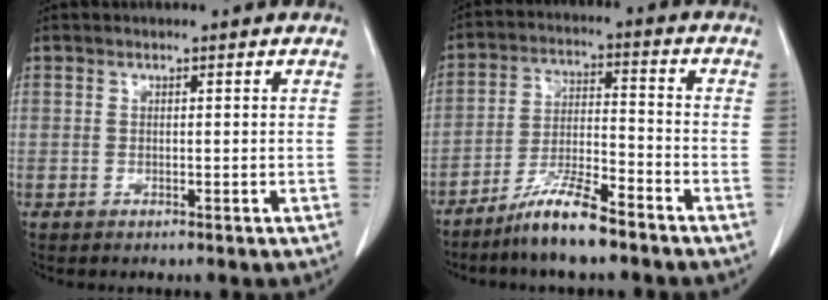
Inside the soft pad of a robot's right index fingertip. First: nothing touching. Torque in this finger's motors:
{"motor_torque": [0.77, -0.73, 0.17, 0.04]}